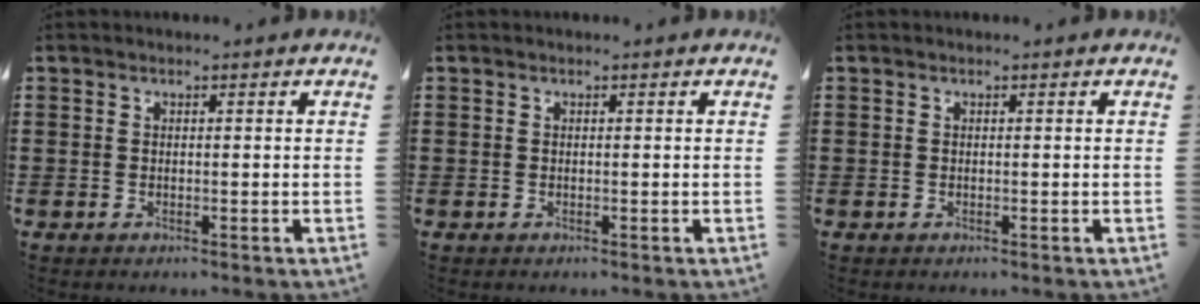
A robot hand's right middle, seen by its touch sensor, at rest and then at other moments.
{"total": 0.0}
{"total": 0.0}